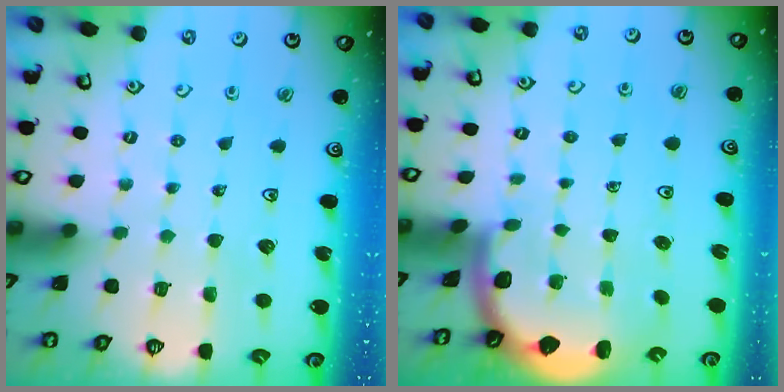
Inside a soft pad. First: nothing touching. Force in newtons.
{"total": 1.6, "press": 1.6, "slide": 0.1}